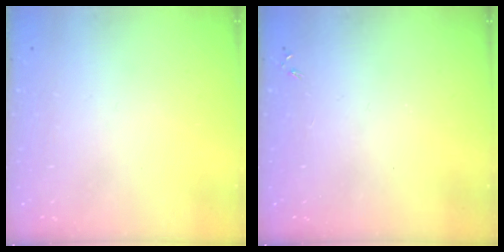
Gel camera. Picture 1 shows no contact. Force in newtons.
{"total": 0.0}